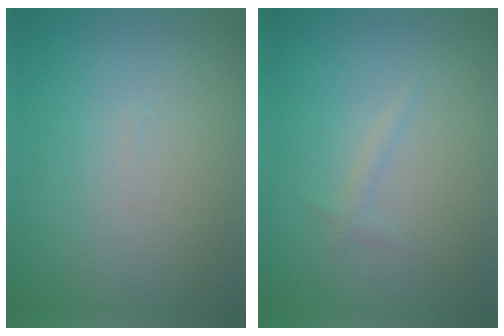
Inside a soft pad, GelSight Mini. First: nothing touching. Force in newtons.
{"total": 0.7, "press": 0.7, "slide": 0.1}